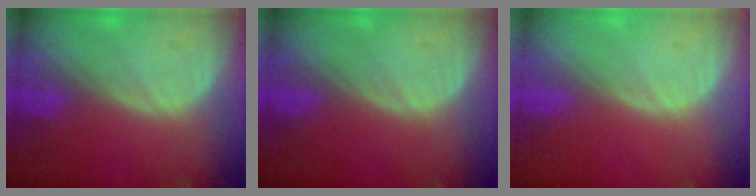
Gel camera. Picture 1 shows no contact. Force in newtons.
{"total": 0.0}
{"total": 0.0}